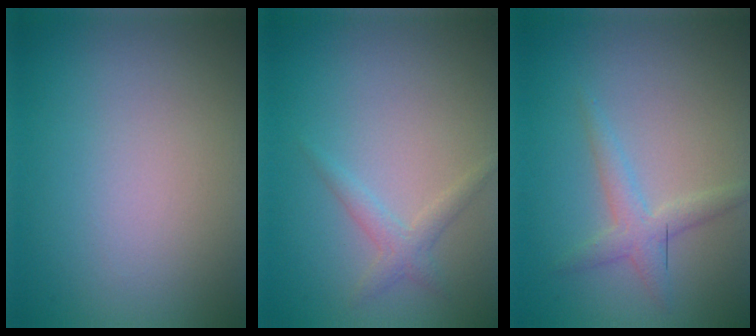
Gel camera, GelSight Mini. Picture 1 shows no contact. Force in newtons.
{"total": 1.6, "press": 1.6, "slide": 0.1}
{"total": 2.1, "press": 2.1, "slide": 0.1}